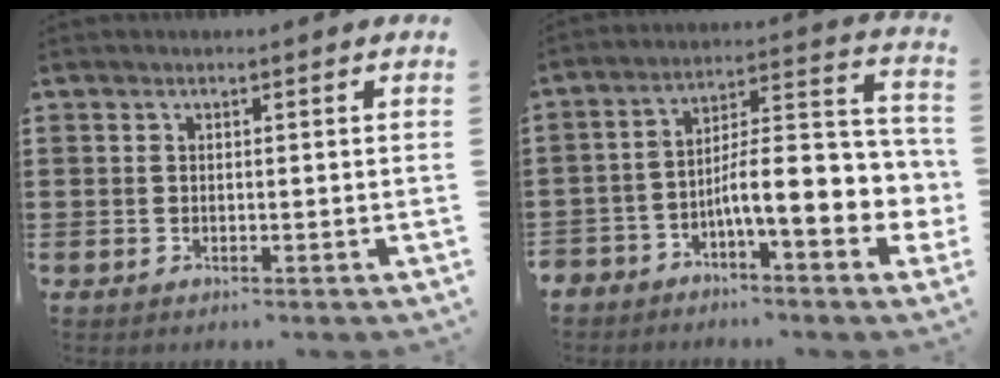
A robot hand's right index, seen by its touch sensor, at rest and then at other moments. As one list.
[{"total": 10.0, "force": [-3.8, 2.8, 8.8], "torque": [-0.141, -0.024, -0.076]}]